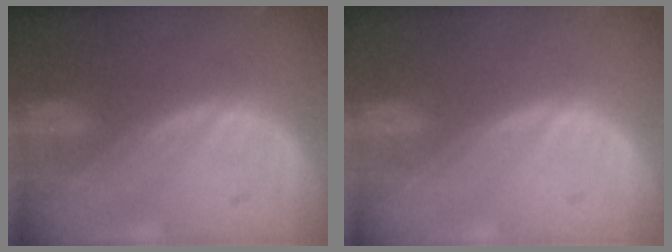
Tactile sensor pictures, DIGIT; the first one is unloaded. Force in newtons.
{"total": 0.0}